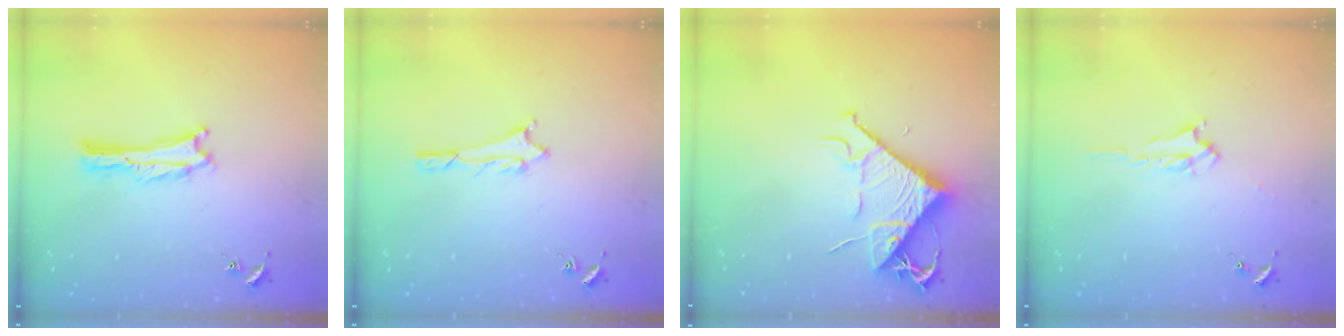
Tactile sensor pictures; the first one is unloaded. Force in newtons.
{"total": 1.1, "press": 1.1, "slide": 0.1}
{"total": 8.1, "press": 8.1, "slide": 1.1}
{"total": 1.7, "press": 1.7, "slide": 0.3}